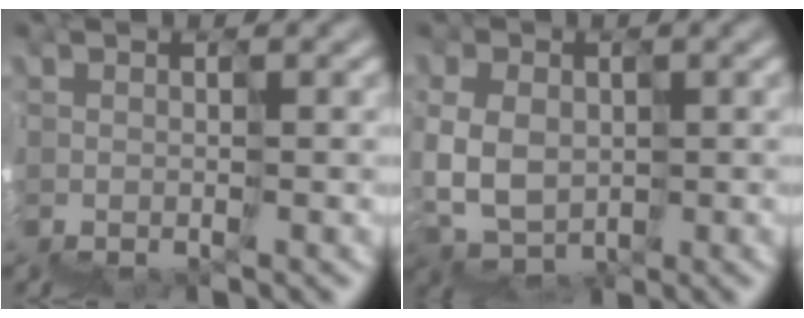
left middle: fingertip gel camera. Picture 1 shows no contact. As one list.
[{"total": 3.4, "force": [-0.1, 3.2, 1.0], "torque": [0.005, 0.010, 0.010]}]